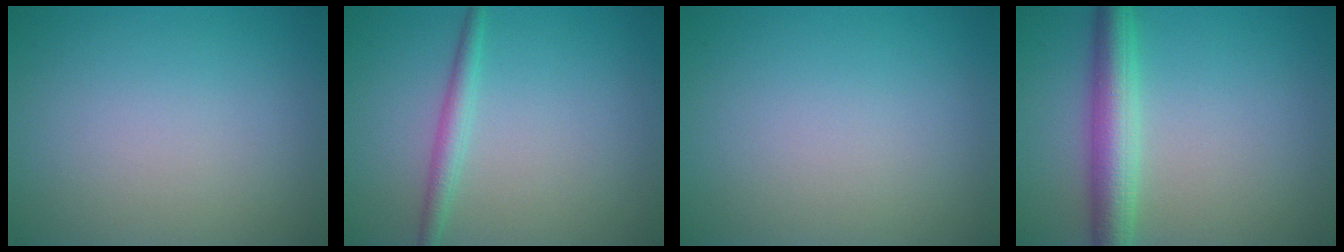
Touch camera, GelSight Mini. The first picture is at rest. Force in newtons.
{"total": 1.9, "press": 1.9, "slide": 0.1}
{"total": 0.0}
{"total": 4.8, "press": 4.8, "slide": 0.1}